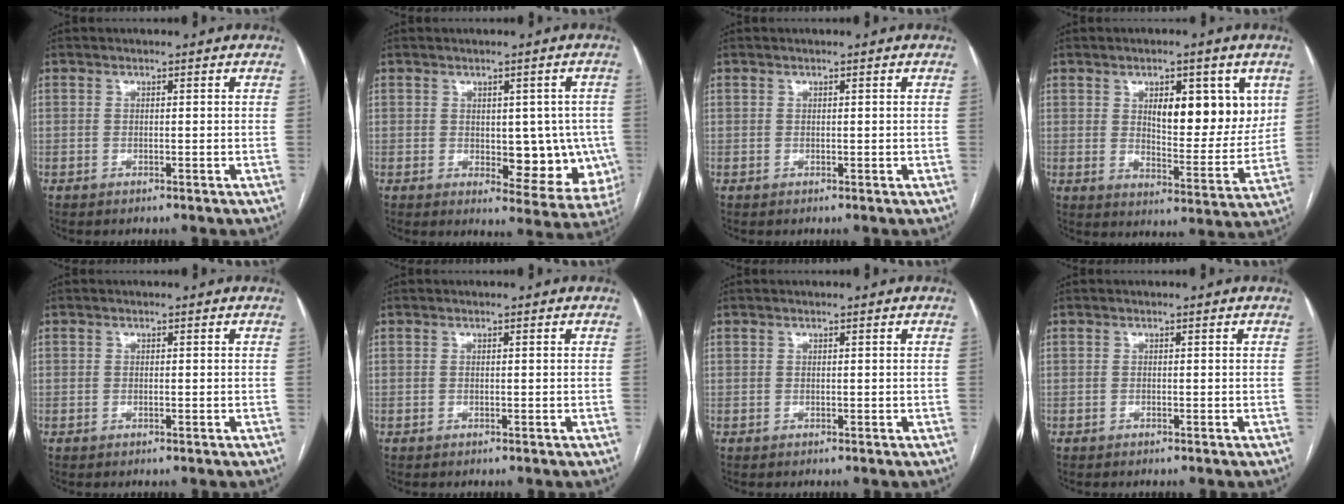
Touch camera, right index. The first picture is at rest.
{"total": 9.6, "force": [-0.6, 5.1, 8.1], "torque": [-0.076, 0.002, 0.004]}
{"total": 0.0}
{"total": 11.8, "force": [4.3, 4.6, 10.0], "torque": [-0.135, -0.002, 0.068]}
{"total": 0.0}
{"total": 0.0}
{"total": 0.0}
{"total": 0.0}